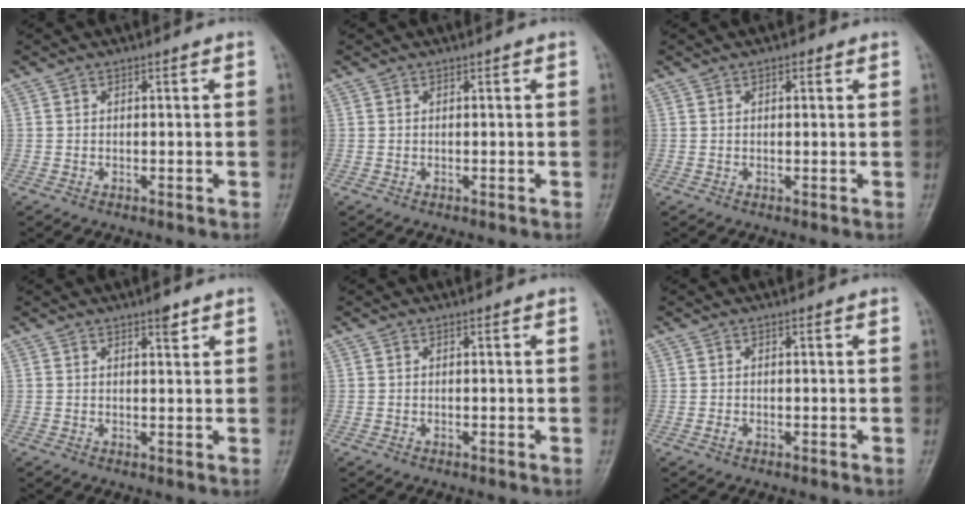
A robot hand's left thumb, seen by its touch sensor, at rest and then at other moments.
{"total": 0.0}
{"total": 1.4, "force": [0.7, 0.8, 1.0], "torque": [-0.009, 0.001, 0.006]}
{"total": 2.4, "force": [1.6, 0.8, 1.7], "torque": [-0.019, -0.008, 0.022]}
{"total": 0.0}
{"total": 1.0, "force": [-0.2, 0.7, 0.8], "torque": [-0.013, 0.001, -0.005]}